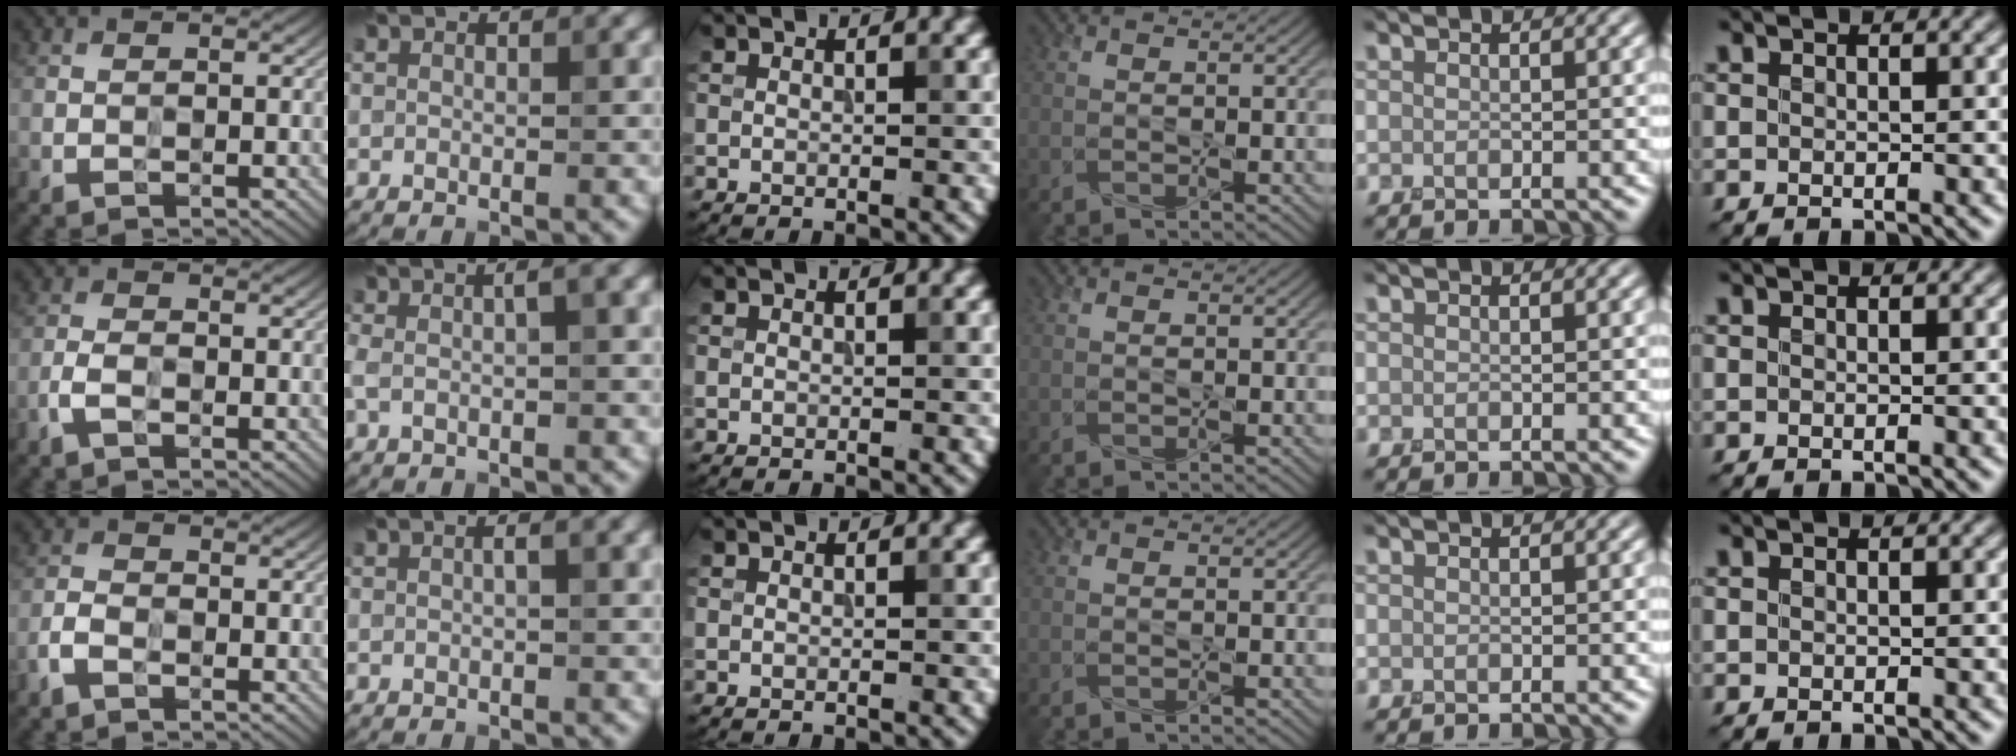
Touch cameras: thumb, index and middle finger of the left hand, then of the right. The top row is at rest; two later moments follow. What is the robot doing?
{"motion": "screw", "object": "toothpaste"}